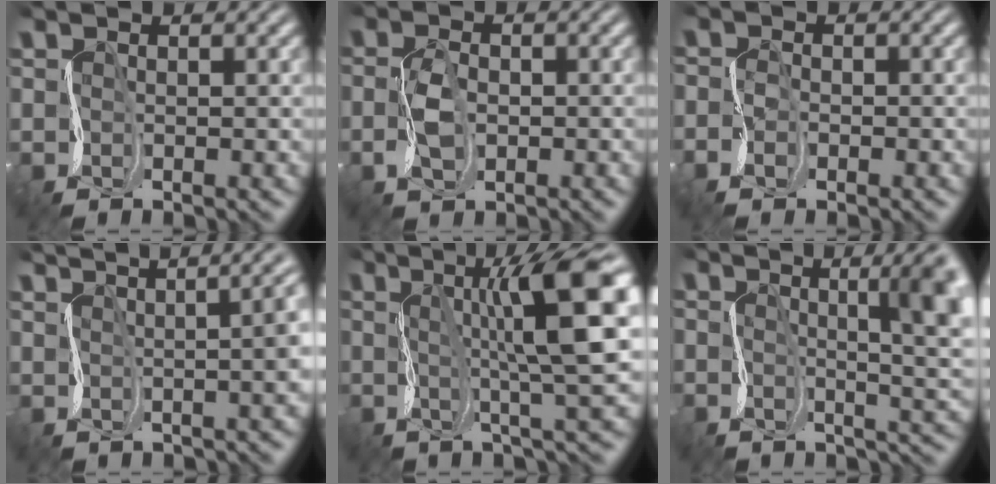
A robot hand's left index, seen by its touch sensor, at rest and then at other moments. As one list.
[{"total": 1.7, "force": [-0.4, 1.1, 1.2], "torque": [-0.046, 0.007, -0.009]}, {"total": 2.3, "force": [-1.7, 1.2, 1.1], "torque": [-0.031, -0.002, -0.028]}, {"total": 10.9, "force": [2.9, 5.3, 9.1], "torque": [-0.051, 0.065, 0.010]}, {"total": 8.5, "force": [2.0, 1.1, 8.1], "torque": [-0.106, 0.020, 0.031]}, {"total": 7.7, "force": [1.5, 2.4, 7.2], "torque": [-0.085, 0.014, 0.021]}]